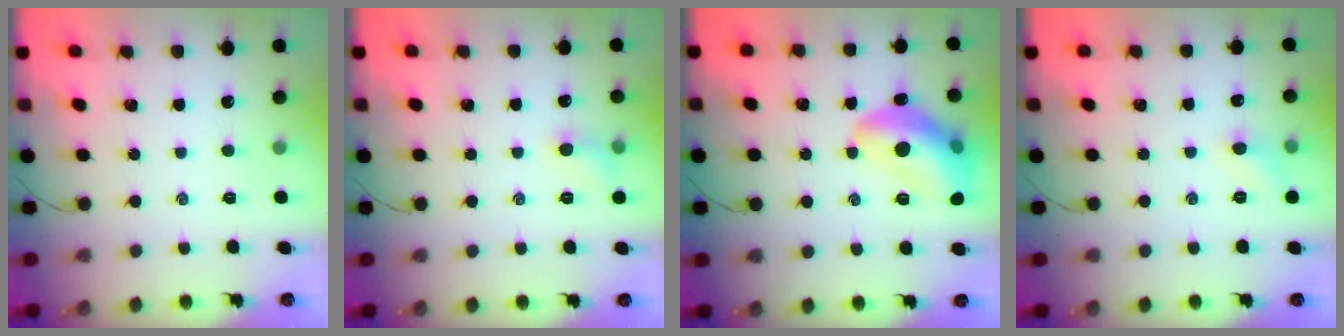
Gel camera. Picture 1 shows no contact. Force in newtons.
{"total": 6.2, "press": 5.9, "slide": 1.7}
{"total": 15.6, "press": 15.5, "slide": 1.9}
{"total": 5.2, "press": 4.9, "slide": 1.6}